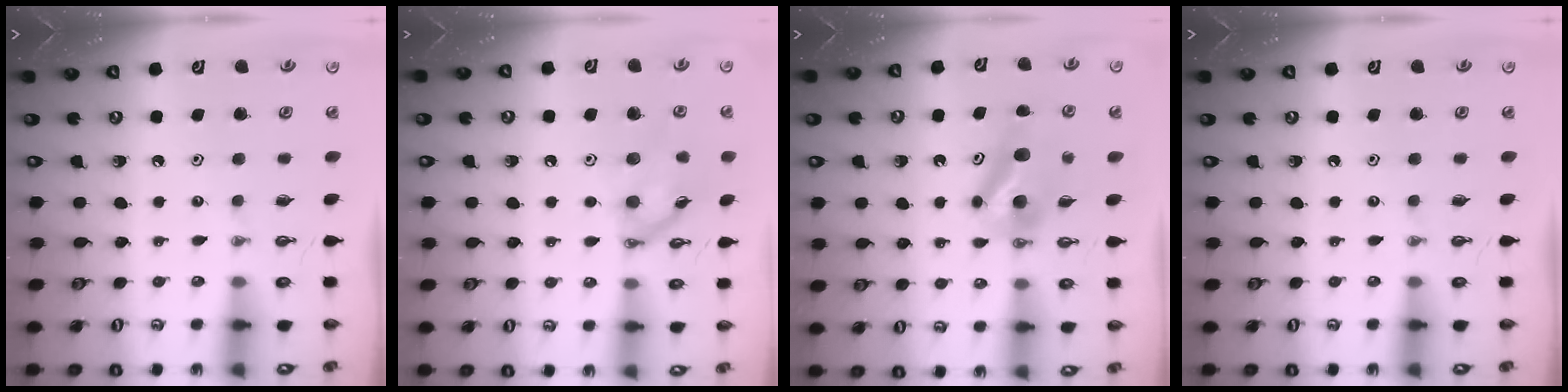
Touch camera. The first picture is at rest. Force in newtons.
{"total": 12.3, "press": 12.3, "slide": 0.4}
{"total": 6.6, "press": 6.5, "slide": 1.2}
{"total": 0.0}